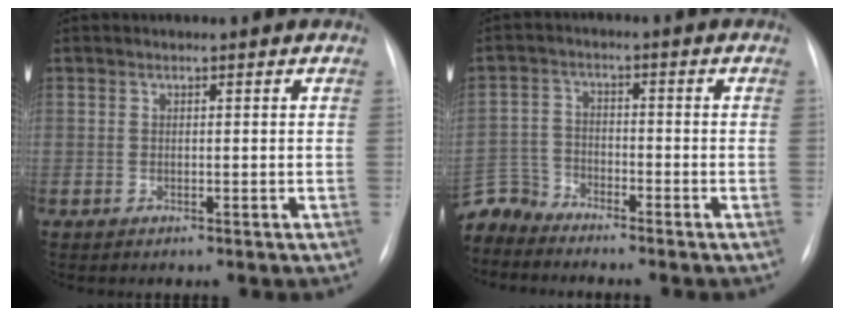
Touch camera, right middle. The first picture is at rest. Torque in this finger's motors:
{"motor_torque": [-0.03, -0.10, 0.00, -0.02]}